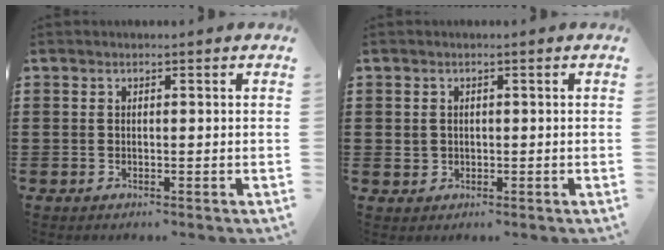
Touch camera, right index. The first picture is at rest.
{"total": 1.4, "force": [0.1, 1.4, 0.4], "torque": [-0.013, 0.005, 0.002]}